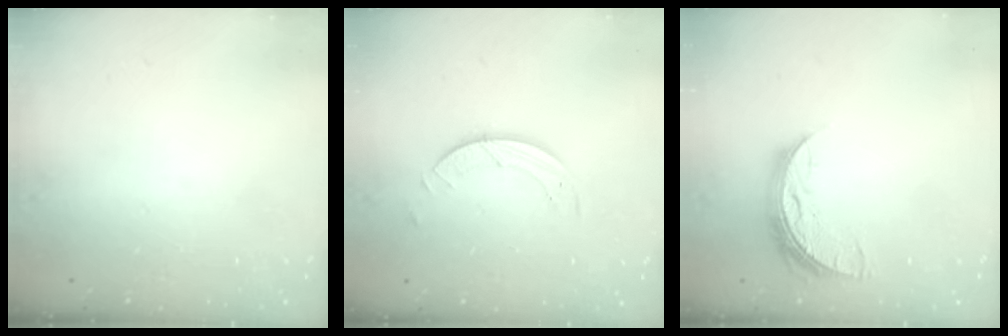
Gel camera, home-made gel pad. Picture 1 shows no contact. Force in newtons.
{"total": 3.2, "press": 3.1, "slide": 0.3}
{"total": 8.1, "press": 8.0, "slide": 0.6}